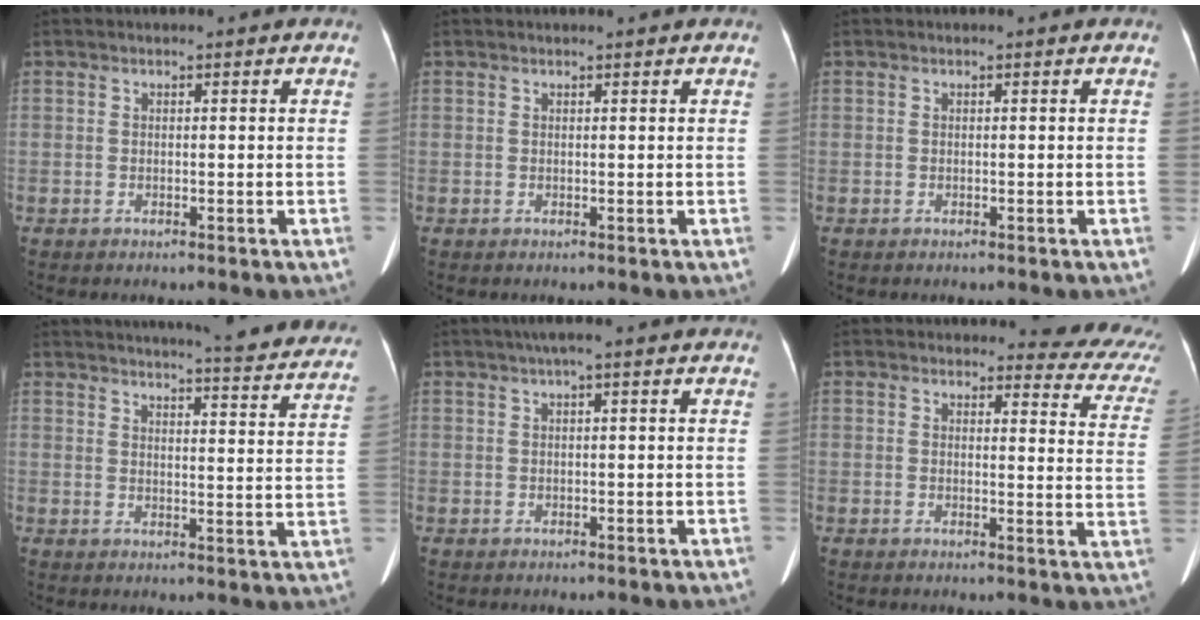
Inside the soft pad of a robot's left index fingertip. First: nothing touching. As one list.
[{"total": 0.0}, {"total": 0.0}, {"total": 24.0, "force": [22.3, 2.2, 8.5], "torque": [-0.113, -0.060, 0.254]}, {"total": 2.1, "force": [1.0, 0.0, 1.9], "torque": [-0.040, 0.016, 0.019]}, {"total": 9.8, "force": [9.2, 2.8, 2.0], "torque": [0.013, -0.052, 0.065]}]